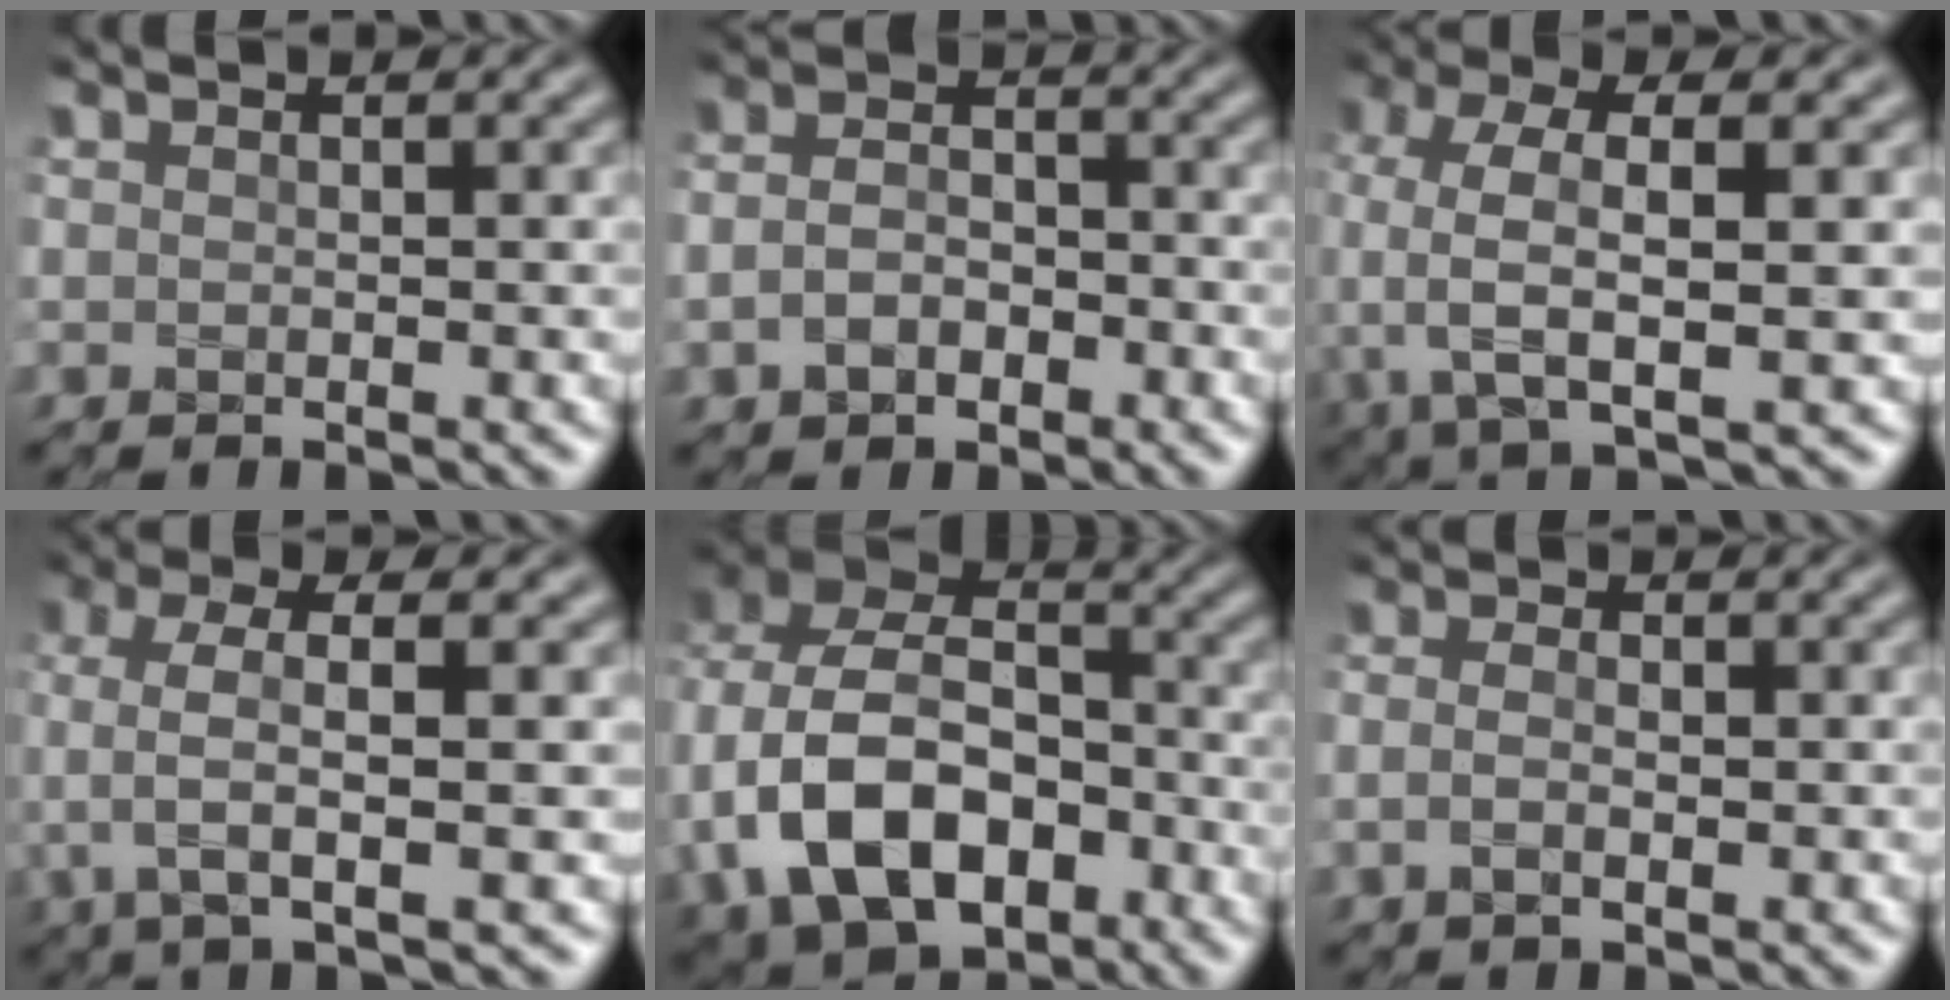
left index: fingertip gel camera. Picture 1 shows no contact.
{"total": 3.3, "force": [-1.1, 2.2, 2.2], "torque": [-0.048, -0.001, -0.027]}
{"total": 7.6, "force": [-0.9, 3.0, 6.9], "torque": [-0.146, 0.006, -0.026]}
{"total": 5.4, "force": [0.3, 1.6, 5.1], "torque": [-0.099, 0.005, 0.003]}
{"total": 14.4, "force": [-3.9, 10.2, 9.4], "torque": [-0.204, -0.022, -0.070]}
{"total": 2.3, "force": [-0.3, 1.3, 1.9], "torque": [-0.036, -0.002, -0.011]}